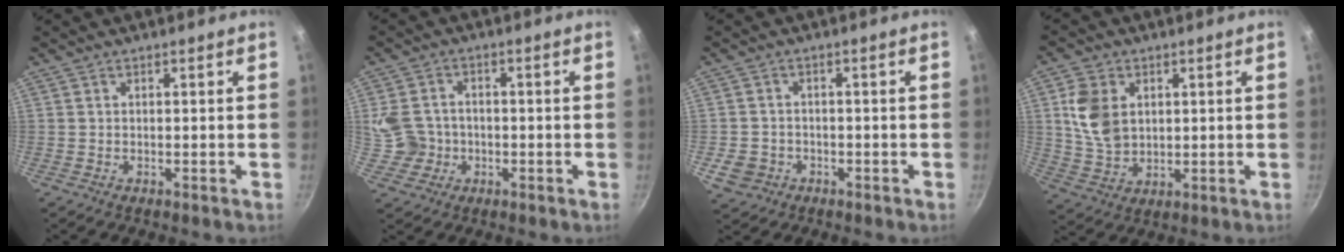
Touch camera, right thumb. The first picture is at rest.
{"total": 7.8, "force": [-0.7, 7.1, 3.1], "torque": [-0.043, 0.012, -0.011]}
{"total": 4.9, "force": [-1.7, 4.1, 1.9], "torque": [-0.034, 0.017, -0.024]}
{"total": 9.8, "force": [2.3, 7.2, 6.2], "torque": [-0.101, -0.016, 0.051]}